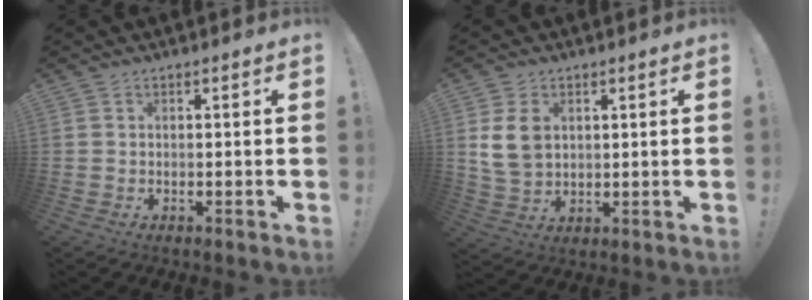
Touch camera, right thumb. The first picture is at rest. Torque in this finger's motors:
{"motor_torque": [0.48, 1.00, 0.50, 0.07, 0.05]}